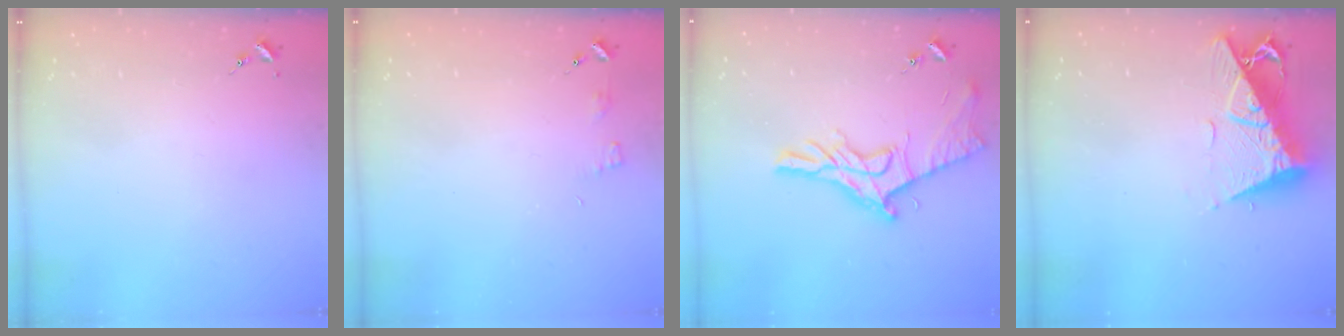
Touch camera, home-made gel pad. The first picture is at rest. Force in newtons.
{"total": 3.8, "press": 3.8, "slide": 0.3}
{"total": 14.6, "press": 14.6, "slide": 0.4}
{"total": 12.7, "press": 12.6, "slide": 1.1}